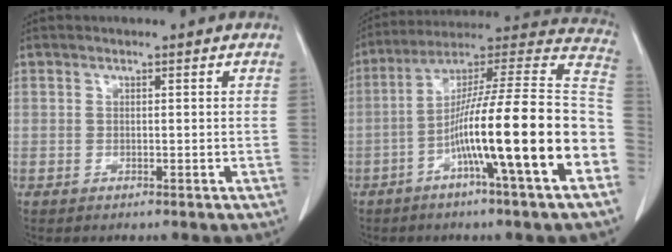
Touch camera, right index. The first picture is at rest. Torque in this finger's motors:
{"motor_torque": [2.13, -0.01, 1.05, 0.21]}